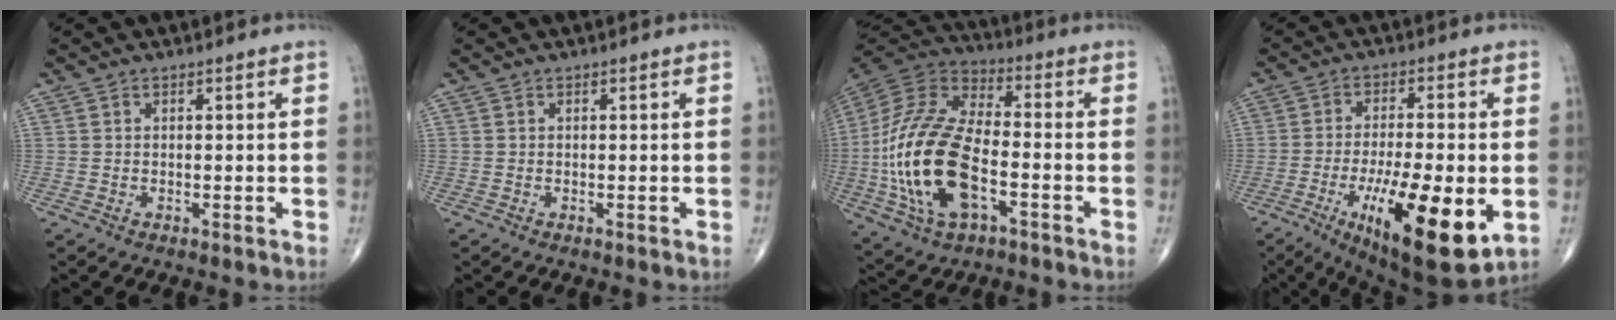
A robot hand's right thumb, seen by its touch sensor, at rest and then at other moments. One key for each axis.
{"total": 0.0}
{"total": 22.7, "fx": -5.3, "fy": 11.4, "fz": 18.9, "tx": -0.403, "ty": 0.018, "tz": -0.095}
{"total": 19.5, "fx": -5.8, "fy": 5.7, "fz": 17.7, "tx": -0.273, "ty": -0.015, "tz": -0.077}